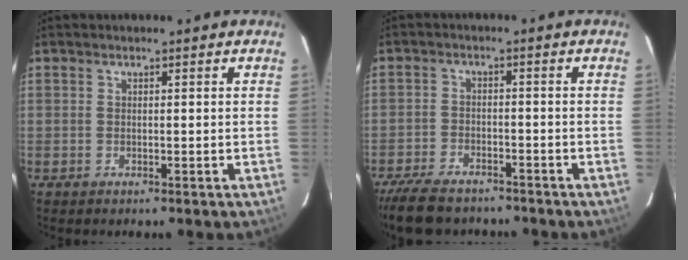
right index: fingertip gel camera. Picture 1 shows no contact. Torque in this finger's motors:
{"motor_torque": [0.74, -0.77, 0.27, 0.05]}